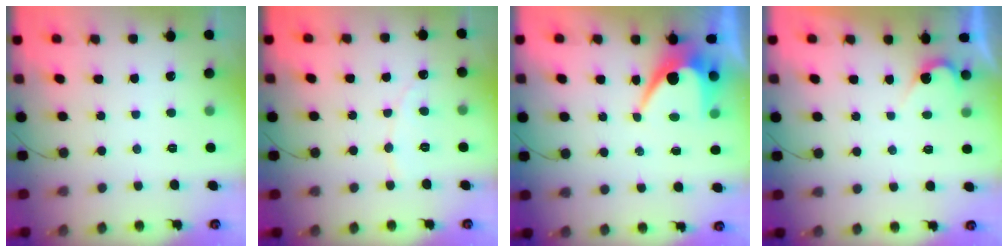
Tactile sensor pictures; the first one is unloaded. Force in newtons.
{"total": 2.9, "press": 2.9, "slide": 0.3}
{"total": 8.1, "press": 8.1, "slide": 0.4}
{"total": 3.0, "press": 3.0, "slide": 0.3}